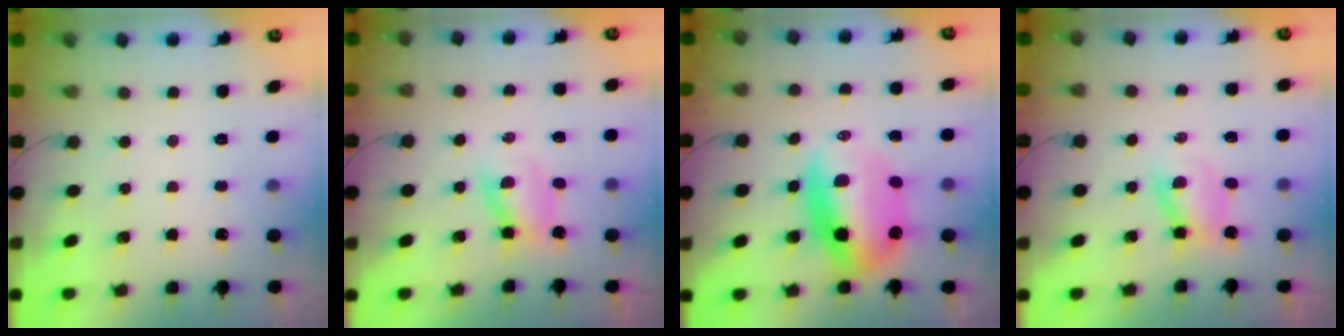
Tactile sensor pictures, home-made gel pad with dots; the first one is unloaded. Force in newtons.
{"total": 2.9, "press": 2.8, "slide": 0.9}
{"total": 11.9, "press": 11.5, "slide": 3.3}
{"total": 2.9, "press": 2.8, "slide": 0.9}